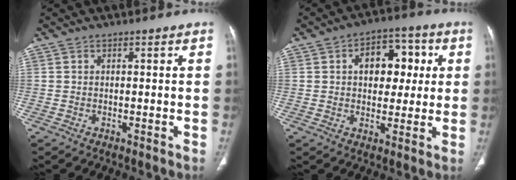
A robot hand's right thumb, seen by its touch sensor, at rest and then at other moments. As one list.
[{"total": 11.5, "force": [2.3, 7.9, 8.0], "torque": [-0.069, 0.015, 0.031]}]